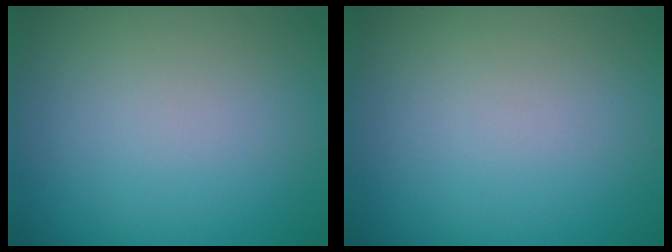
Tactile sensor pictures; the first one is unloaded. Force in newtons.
{"total": 0.0}